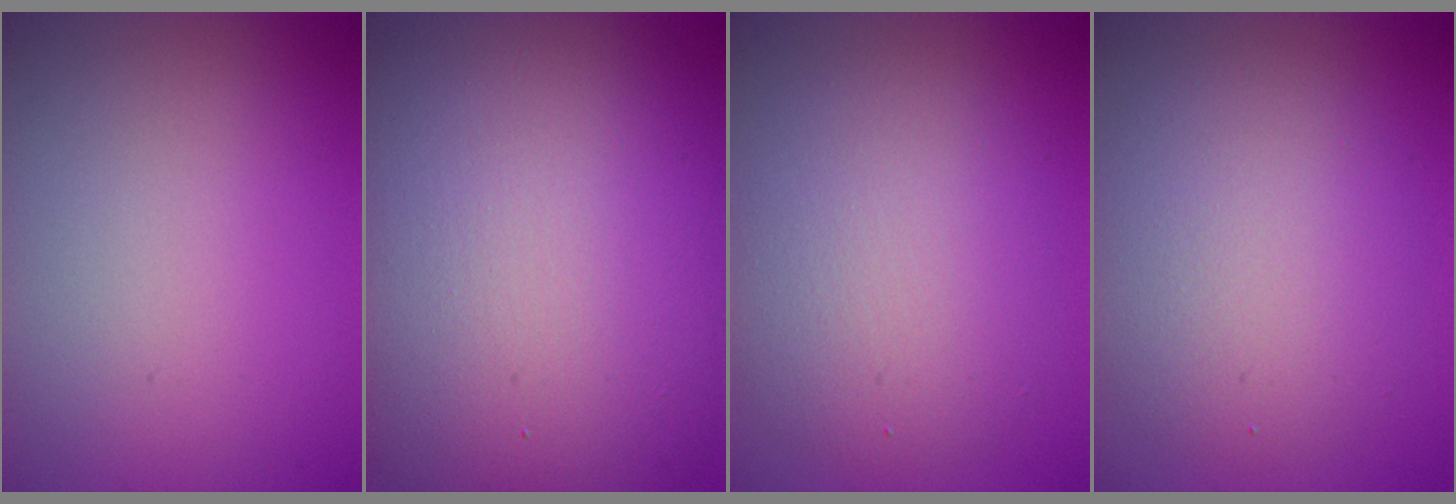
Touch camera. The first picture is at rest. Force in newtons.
{"total": 17.5, "press": 17.5, "slide": 0.9}
{"total": 5.6, "press": 5.6, "slide": 0.2}
{"total": 5.5, "press": 5.5, "slide": 0.5}